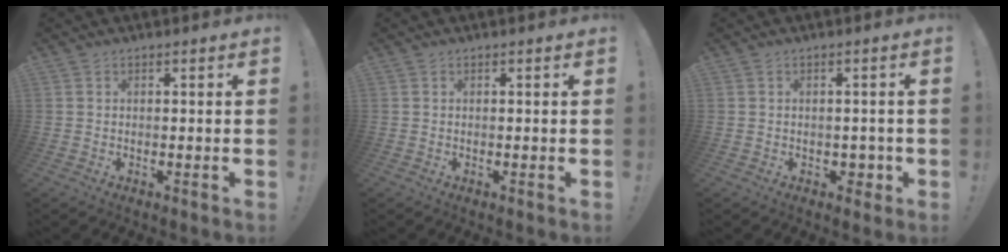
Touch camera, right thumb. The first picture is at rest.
{"total": 0.0}
{"total": 3.3, "force": [-0.2, 2.9, 1.6], "torque": [-0.015, 0.001, -0.002]}